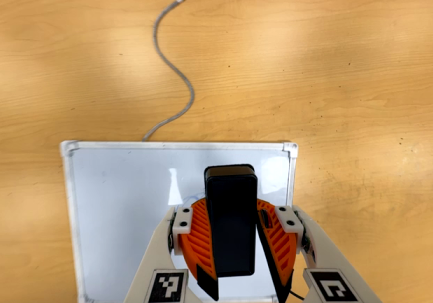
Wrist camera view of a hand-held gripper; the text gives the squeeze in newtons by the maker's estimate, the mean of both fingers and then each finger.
{"total": 7.8, "left": 8.6, "right": 6.9}